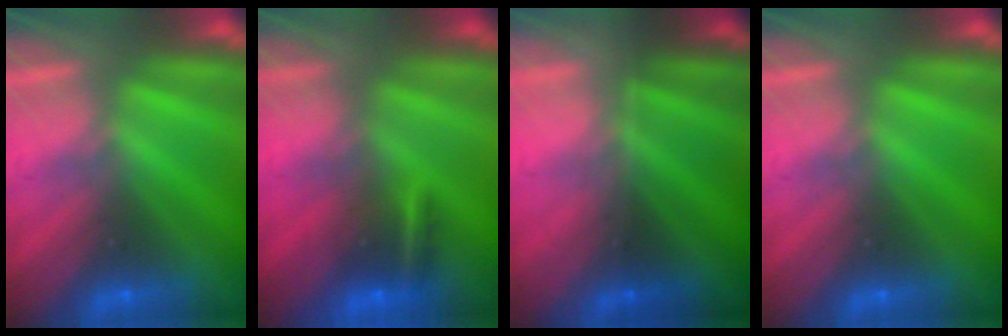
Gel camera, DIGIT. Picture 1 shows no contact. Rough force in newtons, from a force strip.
{"total": 8.6}
{"total": 1.6}
{"total": 0.0}